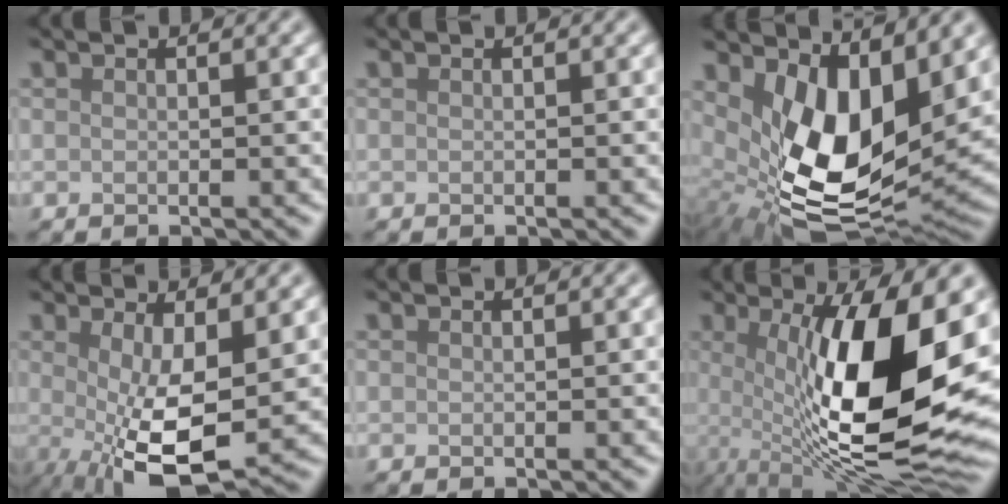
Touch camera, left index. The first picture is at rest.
{"total": 0.0}
{"total": 11.2, "force": [1.9, 6.0, 9.3], "torque": [-0.176, -0.031, 0.045]}
{"total": 8.1, "force": [-0.4, 2.7, 7.6], "torque": [-0.145, -0.018, -0.002]}
{"total": 0.0}
{"total": 15.0, "force": [0.5, 4.4, 14.3], "torque": [-0.224, -0.015, 0.007]}